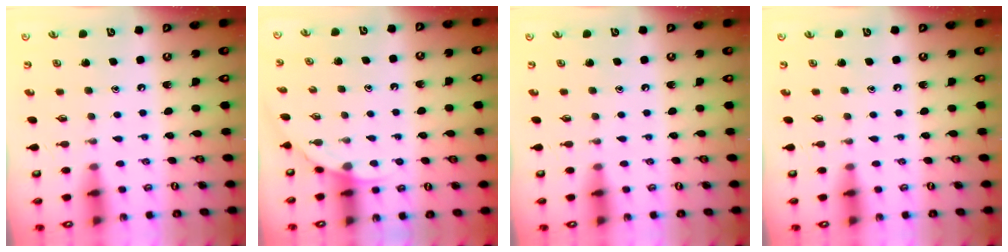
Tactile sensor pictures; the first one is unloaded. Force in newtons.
{"total": 2.5, "press": 2.5, "slide": 0.2}
{"total": 0.0}
{"total": 0.0}